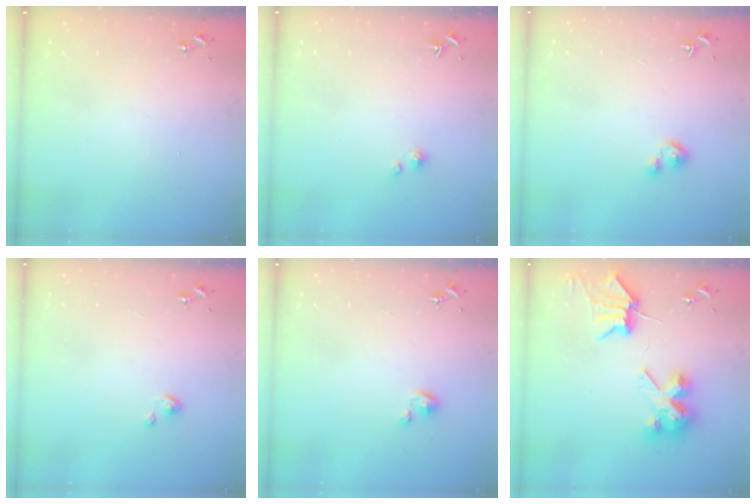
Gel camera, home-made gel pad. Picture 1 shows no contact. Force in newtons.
{"total": 2.1, "press": 2.1, "slide": 0.2}
{"total": 2.8, "press": 2.8, "slide": 0.2}
{"total": 2.8, "press": 2.8, "slide": 0.2}
{"total": 2.3, "press": 2.2, "slide": 0.2}
{"total": 9.7, "press": 9.6, "slide": 1.4}